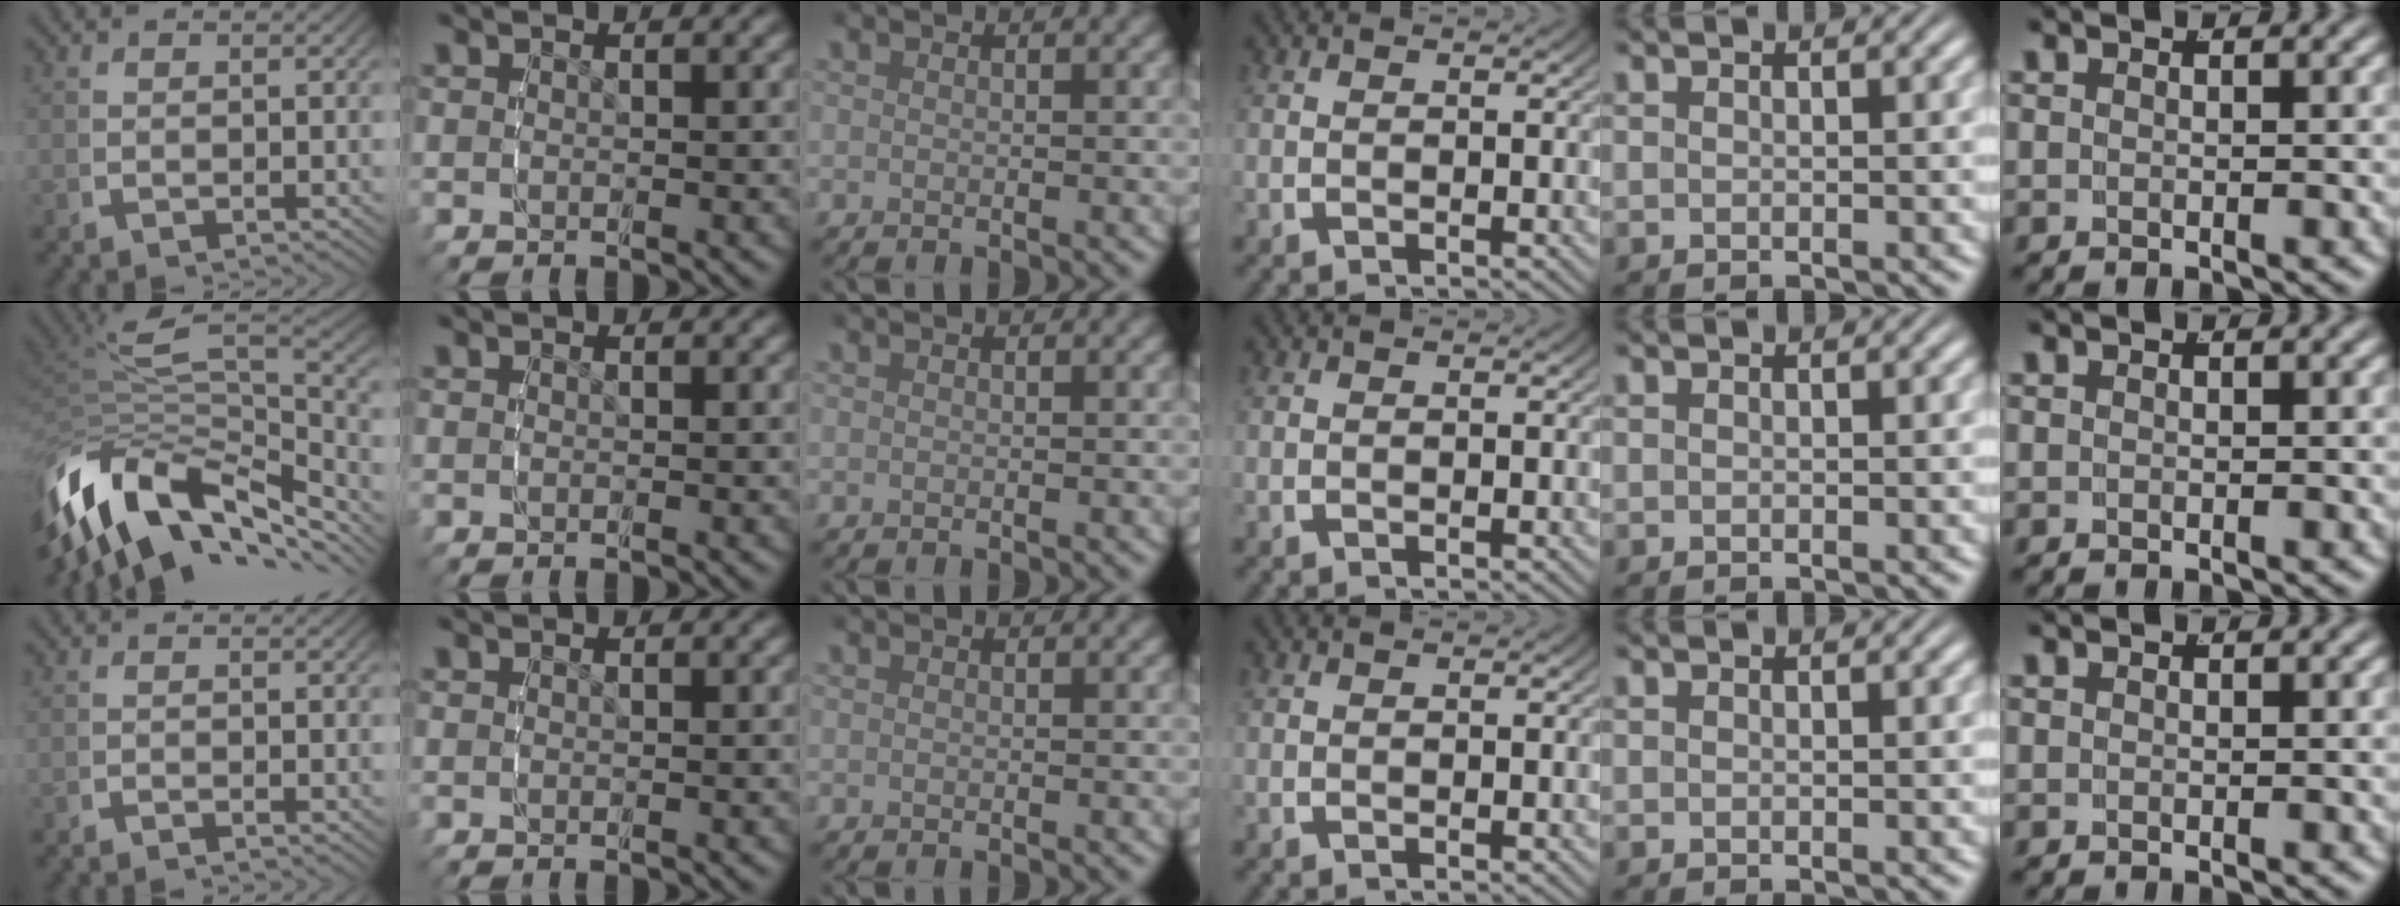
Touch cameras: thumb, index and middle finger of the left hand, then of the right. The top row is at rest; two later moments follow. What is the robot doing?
{"motion": "lift_and_place", "object": "lipstick"}